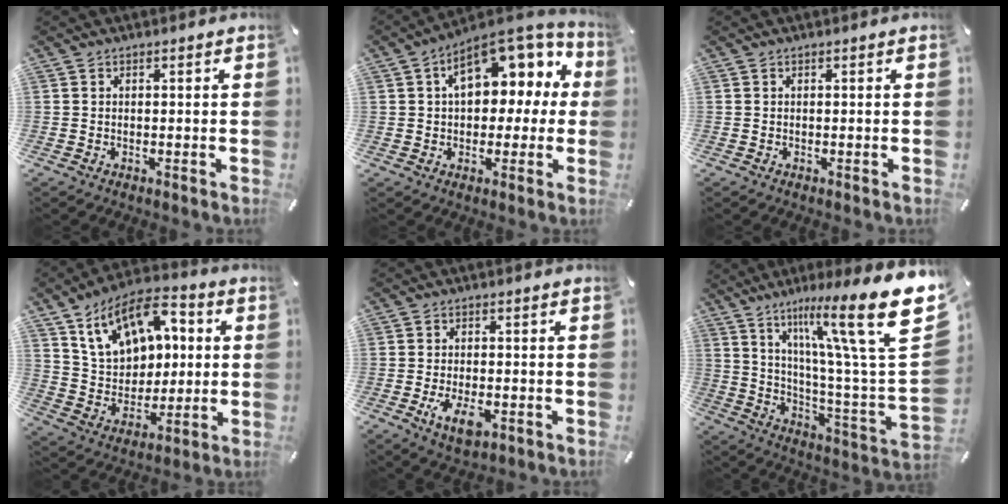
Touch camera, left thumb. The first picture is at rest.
{"total": 12.8, "force": [5.0, 8.4, 8.2], "torque": [-0.113, -0.027, 0.088]}
{"total": 0.0}
{"total": 16.3, "force": [7.1, 12.1, 8.4], "torque": [-0.150, -0.016, 0.137]}
{"total": 5.6, "force": [-1.9, 3.0, 4.4], "torque": [-0.095, -0.005, -0.040]}
{"total": 25.3, "force": [13.7, 4.3, 20.9], "torque": [-0.326, -0.095, 0.208]}